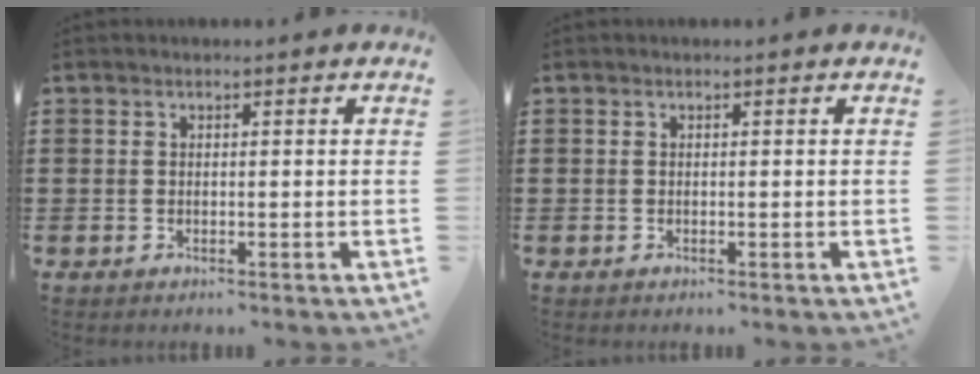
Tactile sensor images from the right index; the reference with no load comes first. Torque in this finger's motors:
{"motor_torque": [2.14, 0.00, -0.02, 0.00]}